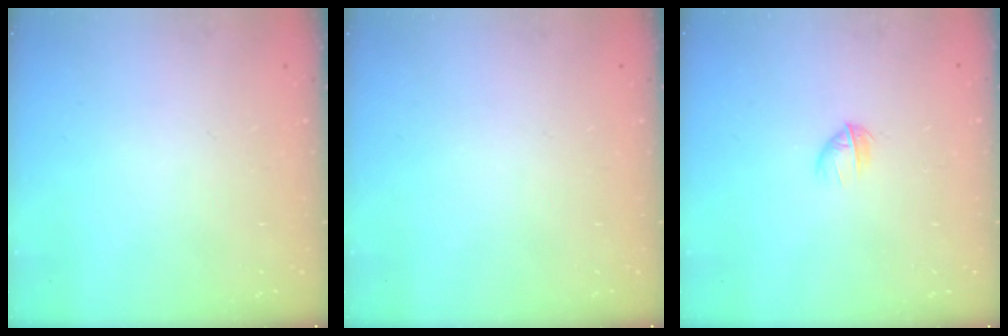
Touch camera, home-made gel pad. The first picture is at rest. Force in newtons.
{"total": 0.0}
{"total": 3.1, "press": 3.0, "slide": 0.9}